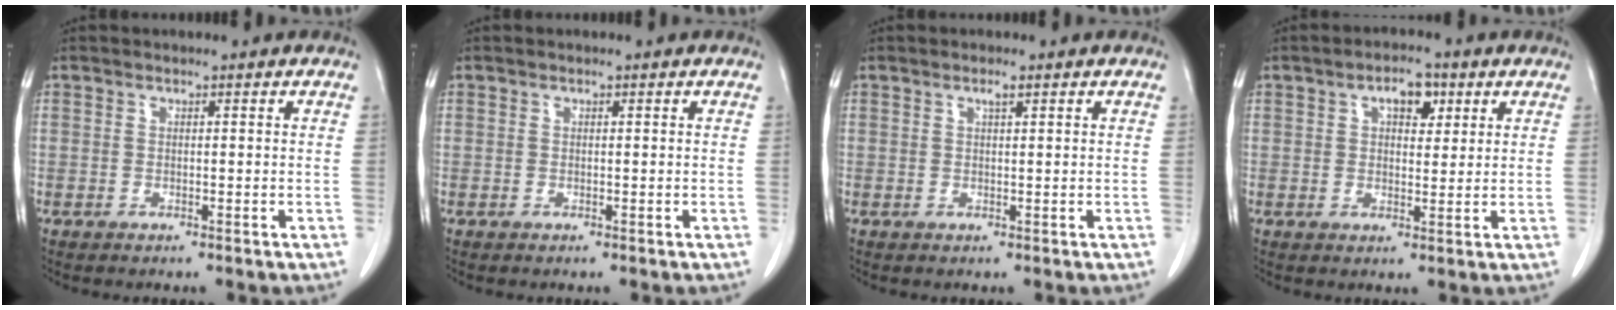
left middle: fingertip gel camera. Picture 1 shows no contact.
{"total": 0.0}
{"total": 1.0, "force": [0.6, 0.0, 0.8], "torque": [-0.016, -0.002, 0.012]}
{"total": 4.6, "force": [2.1, 2.3, 3.4], "torque": [-0.053, 0.011, 0.032]}